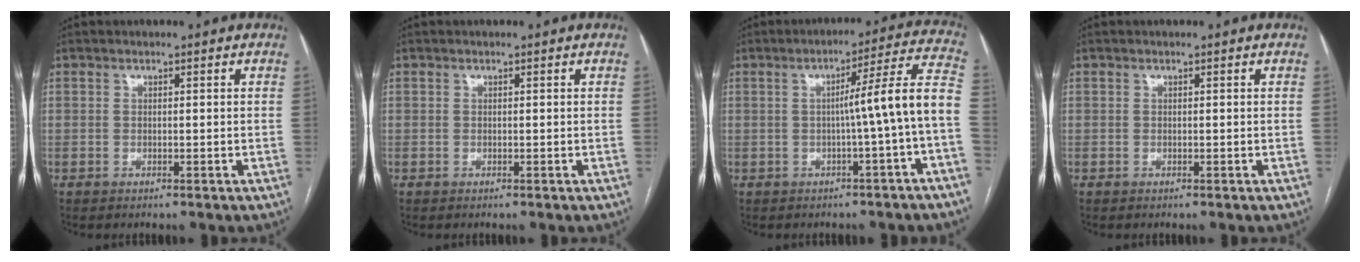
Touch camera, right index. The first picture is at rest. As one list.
[{"total": 0.0}, {"total": 9.6, "force": [-1.8, -1.7, 9.3], "torque": [-0.120, 0.025, -0.026]}, {"total": 0.0}]